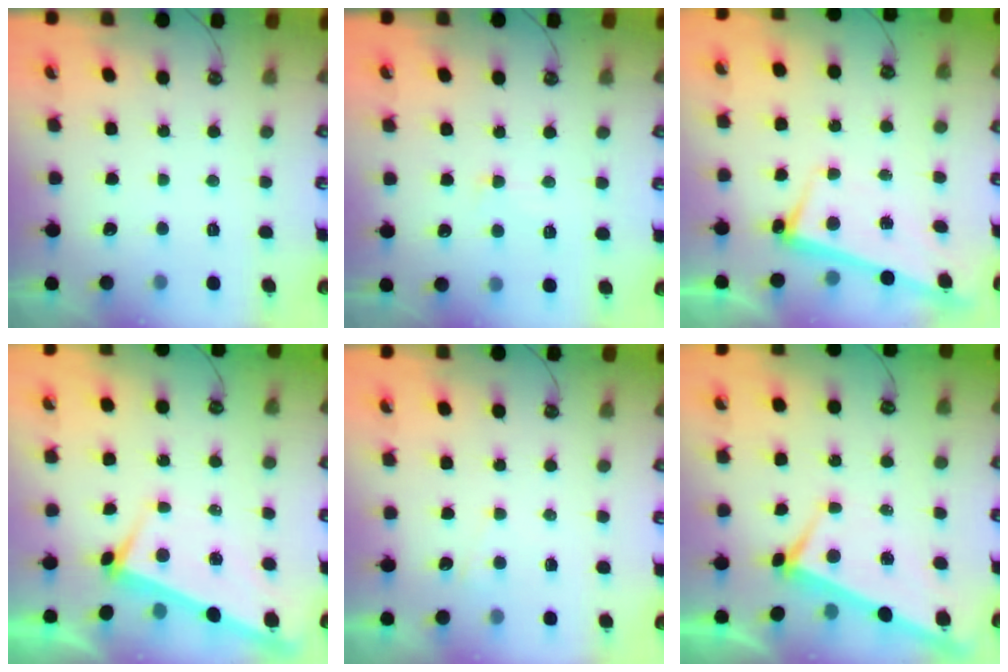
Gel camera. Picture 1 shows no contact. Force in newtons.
{"total": 0.8, "press": 0.2, "slide": 0.8}
{"total": 2.7, "press": 2.6, "slide": 0.6}
{"total": 3.5, "press": 3.4, "slide": 0.3}
{"total": 1.4, "press": 1.3, "slide": 0.3}
{"total": 3.8, "press": 3.8, "slide": 0.4}